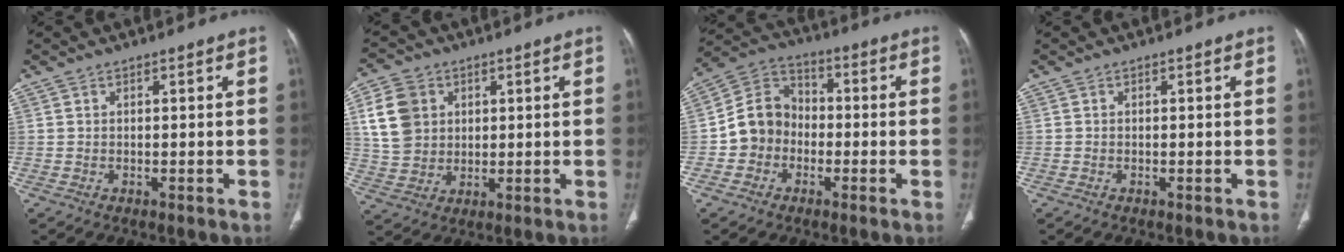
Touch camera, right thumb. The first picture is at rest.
{"total": 10.6, "force": [3.1, 8.7, 5.2], "torque": [-0.081, -0.002, 0.064]}
{"total": 9.6, "force": [-2.2, 8.4, 4.1], "torque": [-0.050, 0.037, -0.055]}
{"total": 0.0}